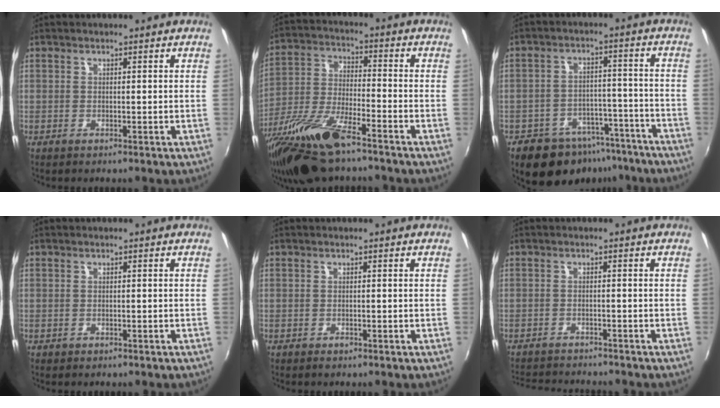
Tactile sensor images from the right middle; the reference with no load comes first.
{"total": 16.3, "force": [-11.7, 3.9, 10.6], "torque": [-0.224, -0.036, -0.225]}
{"total": 14.0, "force": [-10.4, 8.0, 4.8], "torque": [-0.100, 0.022, -0.126]}
{"total": 0.8, "force": [-0.5, 0.6, 0.2], "torque": [-0.006, -0.002, -0.005]}
{"total": 0.7, "force": [-0.5, 0.4, 0.2], "torque": [-0.004, -0.003, -0.011]}
{"total": 7.6, "force": [-7.2, 1.5, 2.0], "torque": [-0.060, -0.007, -0.113]}